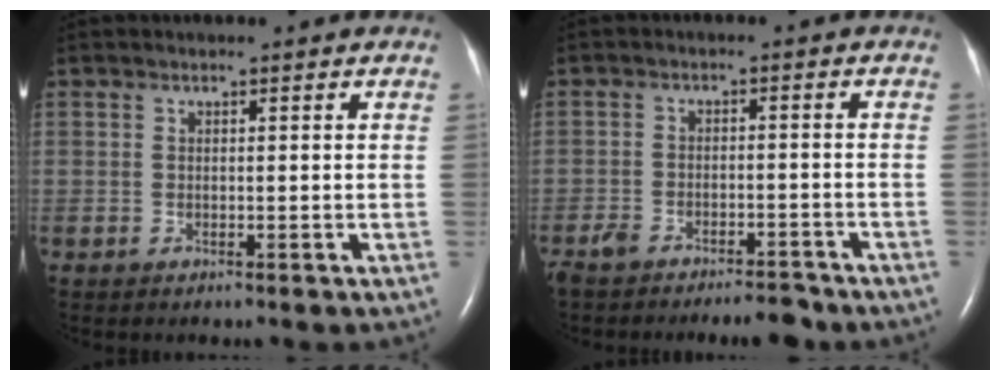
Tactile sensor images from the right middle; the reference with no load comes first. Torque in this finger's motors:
{"motor_torque": [0.16, -0.17, 0.05, 0.01]}